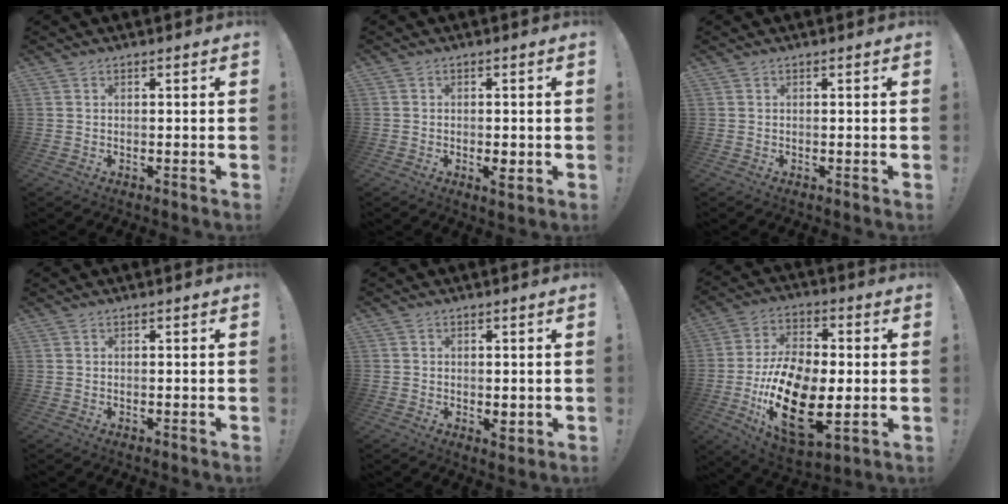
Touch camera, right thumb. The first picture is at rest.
{"total": 3.7, "force": [-1.0, 3.0, 1.9], "torque": [-0.022, 0.005, -0.015]}
{"total": 0.0}
{"total": 0.0}
{"total": 4.1, "force": [-0.1, 3.8, 1.6], "torque": [-0.012, 0.002, 0.002]}
{"total": 22.8, "force": [-5.7, 12.8, 17.9], "torque": [-0.345, 0.025, -0.084]}